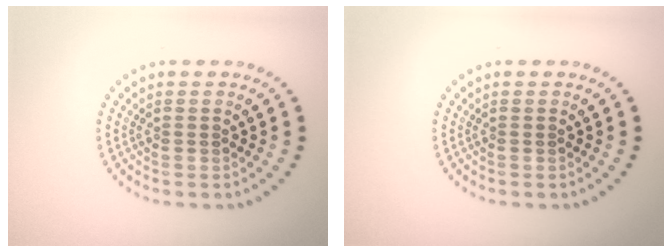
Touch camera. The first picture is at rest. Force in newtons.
{"total": 0.0}